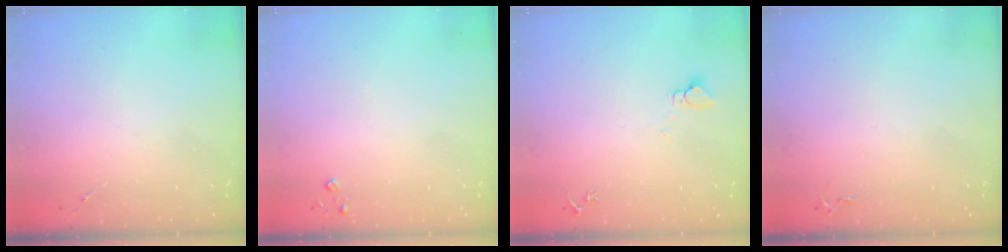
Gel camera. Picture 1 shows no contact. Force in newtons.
{"total": 2.6, "press": 2.6, "slide": 0.3}
{"total": 2.7, "press": 2.7, "slide": 0.1}
{"total": 2.6, "press": 2.6, "slide": 0.4}